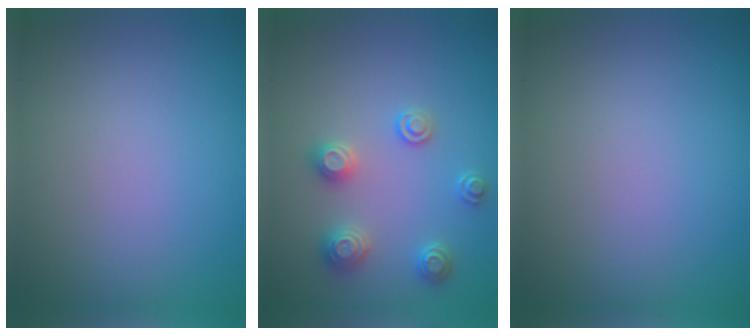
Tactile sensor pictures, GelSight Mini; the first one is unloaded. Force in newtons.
{"total": 2.8, "press": 2.8, "slide": 0.5}
{"total": 0.0}